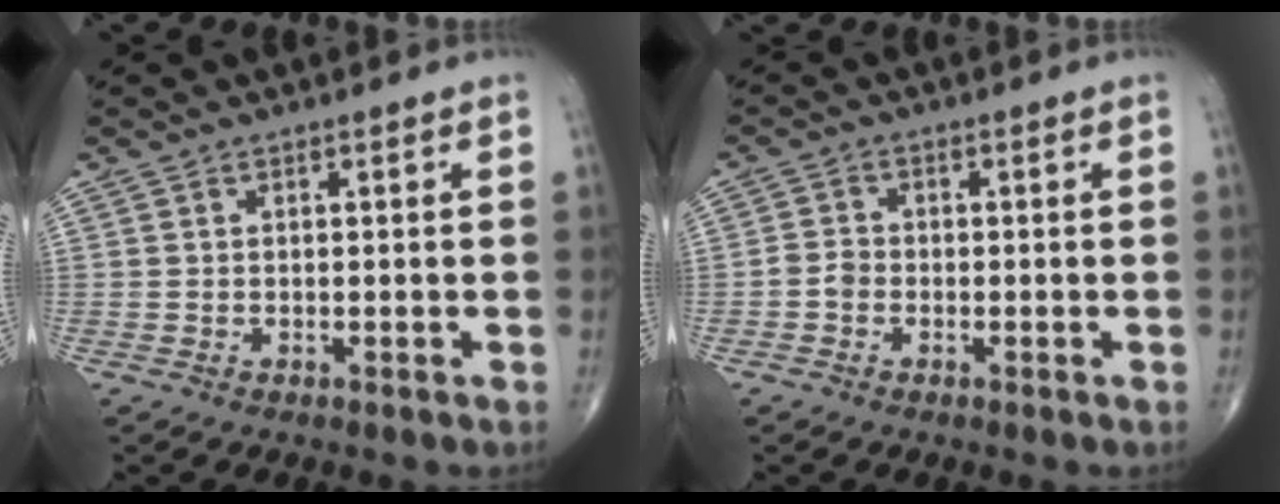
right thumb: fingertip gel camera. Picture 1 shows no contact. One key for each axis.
{"total": 2.1, "fx": -0.9, "fy": 1.6, "fz": 1.0, "tx": -0.013, "ty": 0.009, "tz": -0.022}